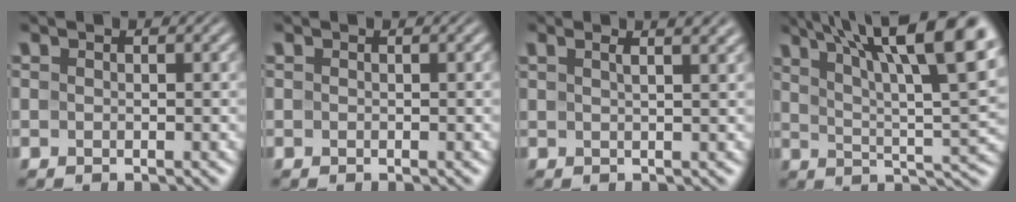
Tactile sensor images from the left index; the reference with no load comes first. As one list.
[{"total": 0.0}, {"total": 4.9, "force": [2.9, 2.1, 3.3], "torque": [-0.016, 0.032, 0.006]}, {"total": 15.4, "force": [8.3, 4.0, 12.3], "torque": [-0.179, 0.016, 0.131]}]